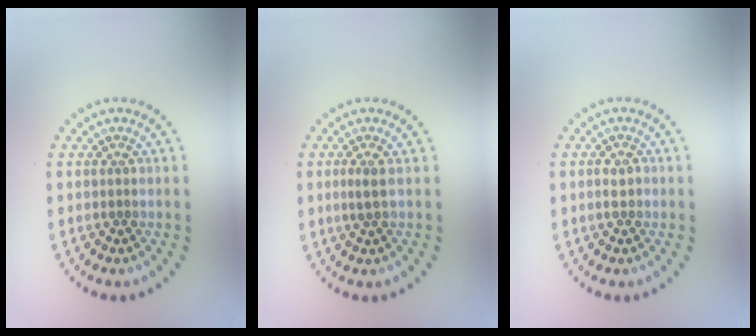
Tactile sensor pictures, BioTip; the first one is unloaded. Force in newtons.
{"total": 1.2, "press": 1.0, "slide": 0.7}
{"total": 1.1, "press": 1.1, "slide": 0.3}